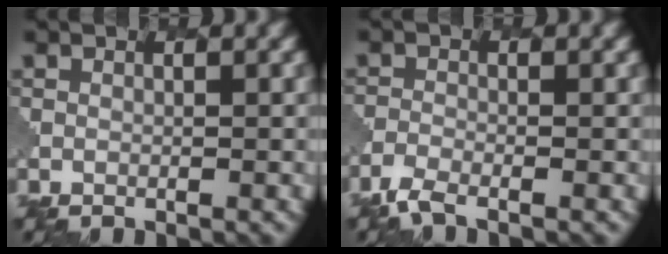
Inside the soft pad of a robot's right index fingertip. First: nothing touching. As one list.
[{"total": 2.0, "force": [-1.8, 0.4, 0.9], "torque": [-0.025, -0.010, -0.045]}]